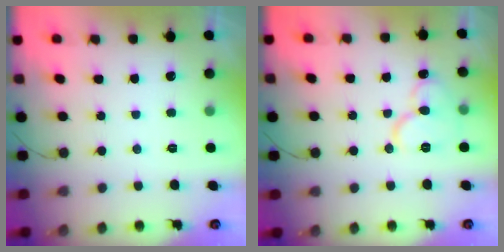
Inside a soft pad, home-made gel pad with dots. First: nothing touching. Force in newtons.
{"total": 10.3, "press": 10.2, "slide": 1.2}